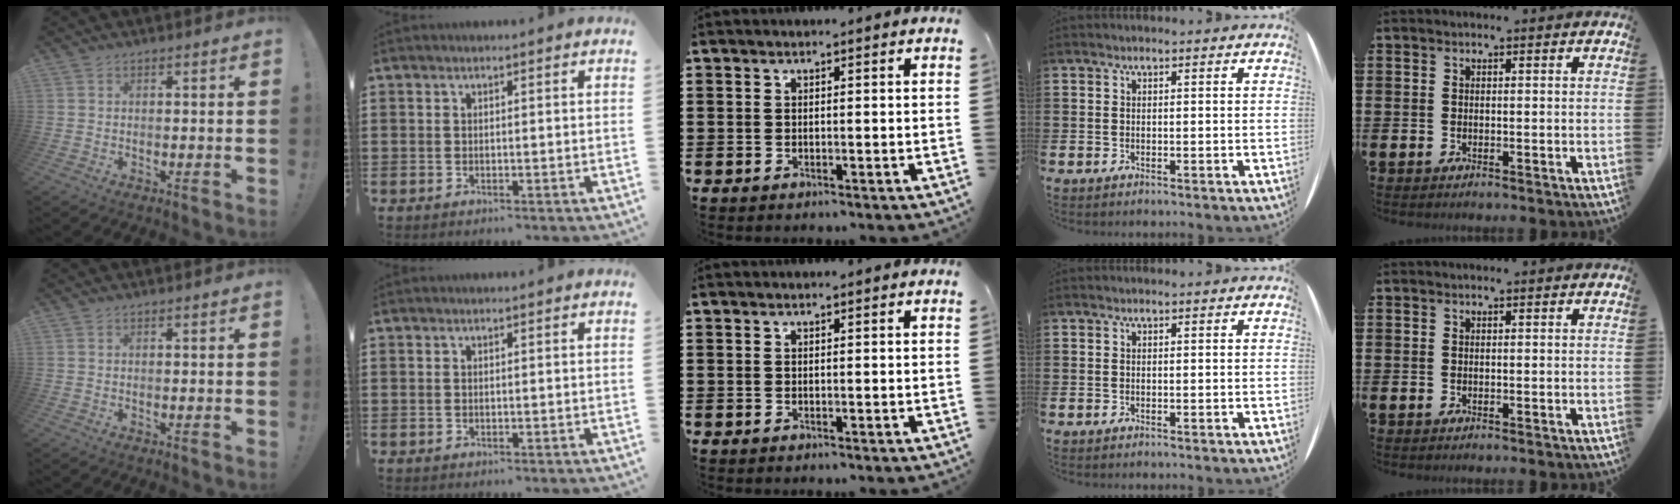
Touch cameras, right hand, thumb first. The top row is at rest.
{}